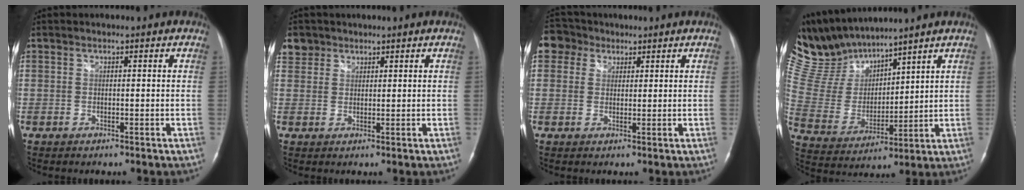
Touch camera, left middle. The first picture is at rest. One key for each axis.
{"total": 3.3, "fx": 2.3, "fy": 2.5, "fz": 0.0, "tx": 0.005, "ty": 0.009, "tz": 0.042}
{"total": 4.7, "fx": 2.5, "fy": 3.9, "fz": 0.7, "tx": -0.021, "ty": 0.021, "tz": 0.048}
{"total": 12.2, "fx": 11.6, "fy": 2.3, "fz": 3.0, "tx": -0.087, "ty": 0.014, "tz": 0.248}